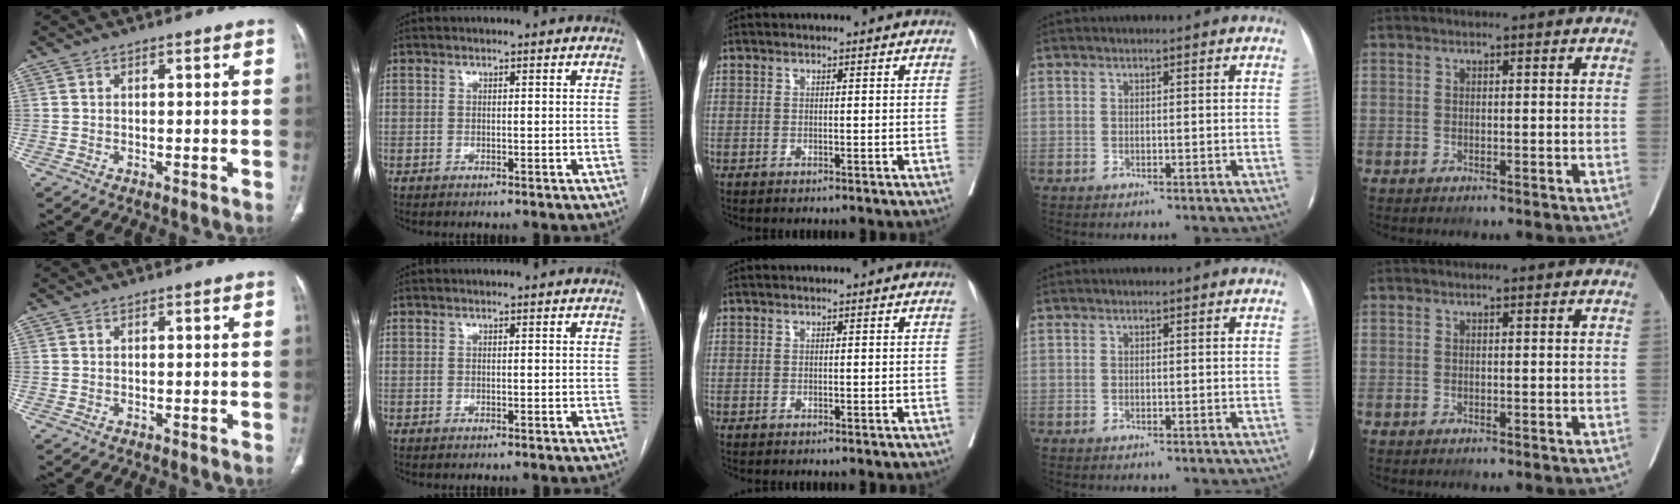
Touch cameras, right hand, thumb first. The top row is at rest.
{}